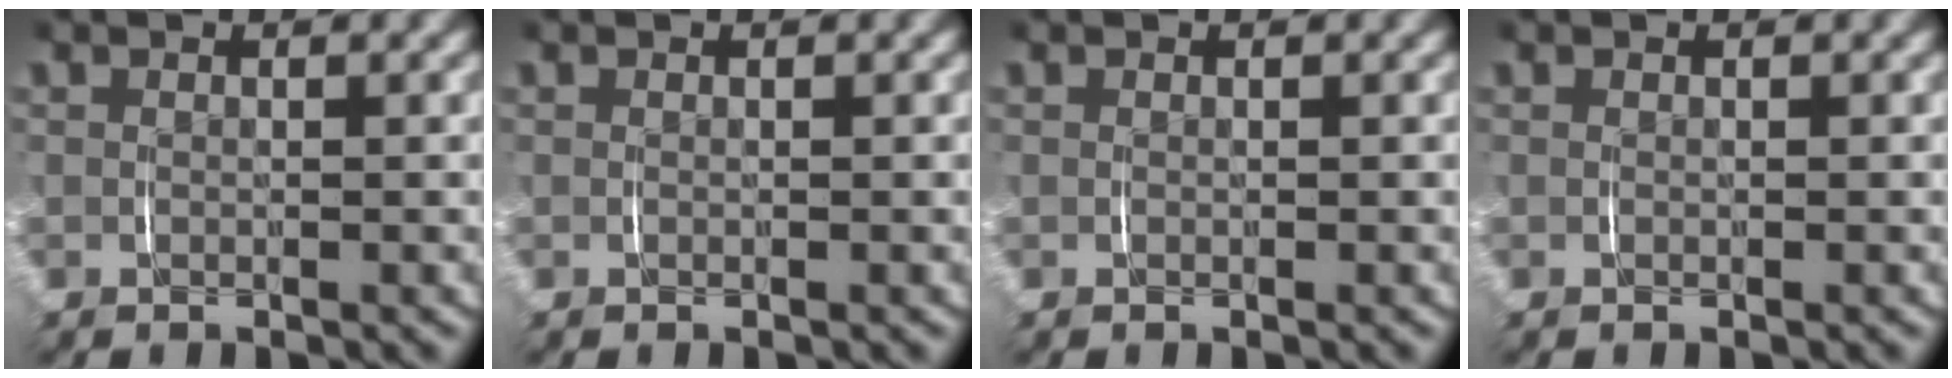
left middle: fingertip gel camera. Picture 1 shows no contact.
{"total": 0.0}
{"total": 0.0}
{"total": 0.0}